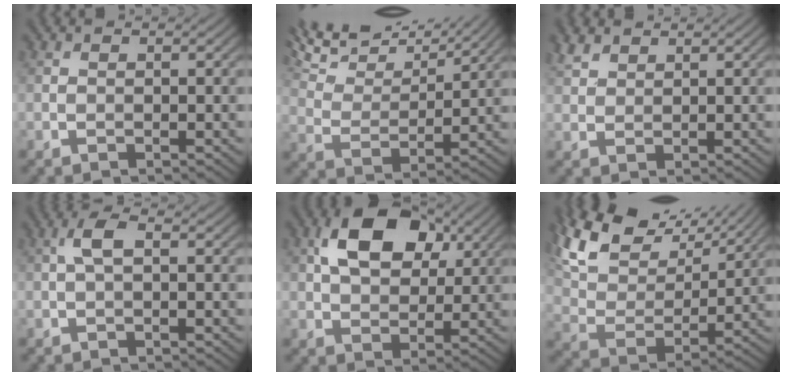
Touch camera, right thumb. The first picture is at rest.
{"total": 14.5, "force": [12.0, 3.7, 7.3], "torque": [-0.171, 0.008, 0.173]}
{"total": 2.9, "force": [2.2, 1.4, 1.2], "torque": [-0.031, 0.008, 0.050]}
{"total": 2.7, "force": [0.2, 0.9, 2.5], "torque": [-0.056, 0.014, 0.000]}
{"total": 10.9, "force": [4.0, 6.7, 7.6], "torque": [-0.144, 0.014, 0.065]}
{"total": 15.2, "force": [10.7, 6.8, 8.4], "torque": [-0.211, 0.027, 0.176]}